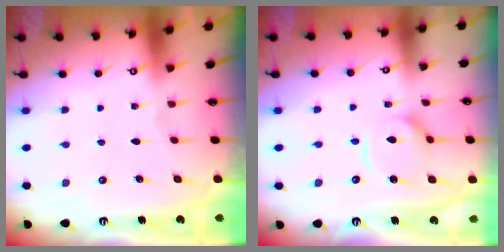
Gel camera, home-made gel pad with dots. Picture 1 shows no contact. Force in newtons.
{"total": 9.7, "press": 9.7, "slide": 1.0}